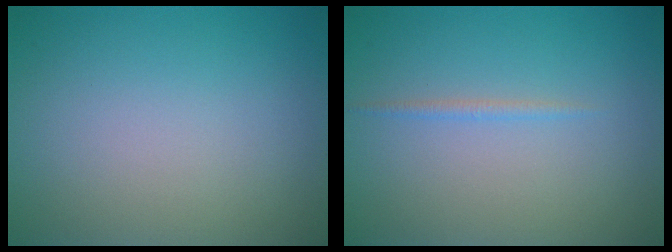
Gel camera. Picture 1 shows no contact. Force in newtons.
{"total": 0.7, "press": 0.7, "slide": 0.1}